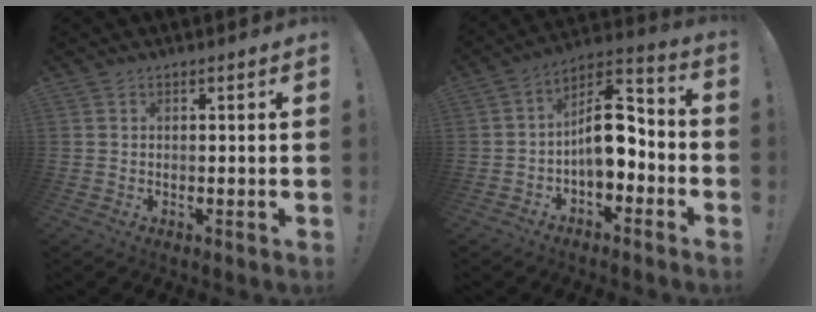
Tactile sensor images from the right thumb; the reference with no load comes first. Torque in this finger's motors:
{"motor_torque": [1.84, 1.72, 0.35, -0.07, 0.00]}